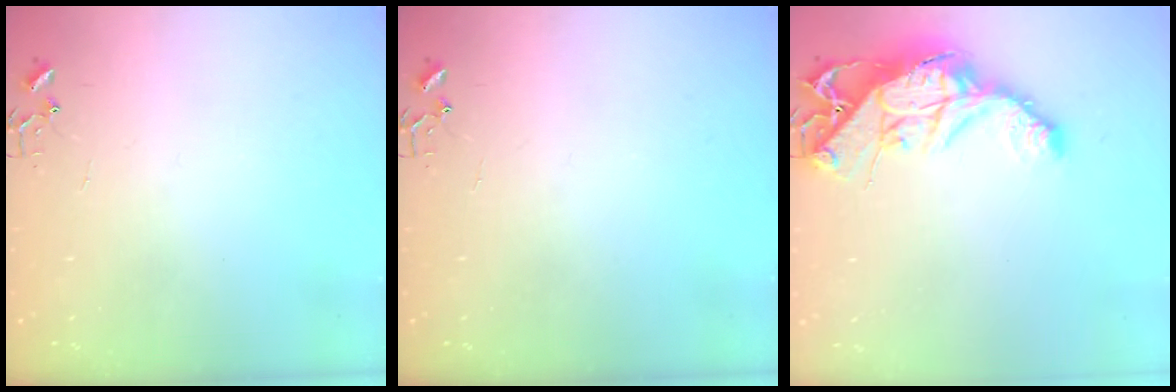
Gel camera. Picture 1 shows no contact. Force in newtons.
{"total": 0.0}
{"total": 16.1, "press": 16.0, "slide": 1.6}